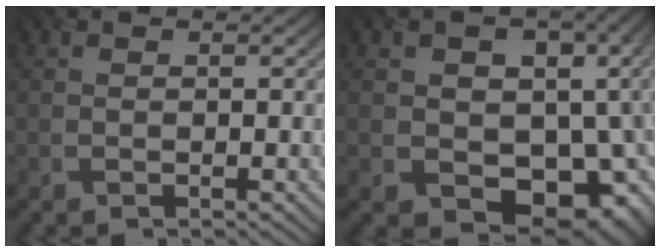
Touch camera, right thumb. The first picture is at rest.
{"total": 13.0, "force": [-1.3, 10.1, 8.1], "torque": [-0.091, -0.014, -0.017]}